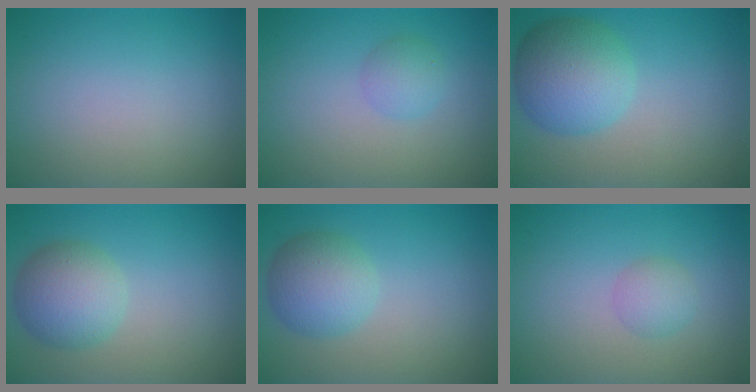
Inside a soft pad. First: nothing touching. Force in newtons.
{"total": 1.7, "press": 1.7, "slide": 0.1}
{"total": 6.1, "press": 6.1, "slide": 0.1}
{"total": 4.6, "press": 4.6, "slide": 0.2}
{"total": 4.2, "press": 4.2, "slide": 0.1}
{"total": 1.5, "press": 1.5, "slide": 0.0}